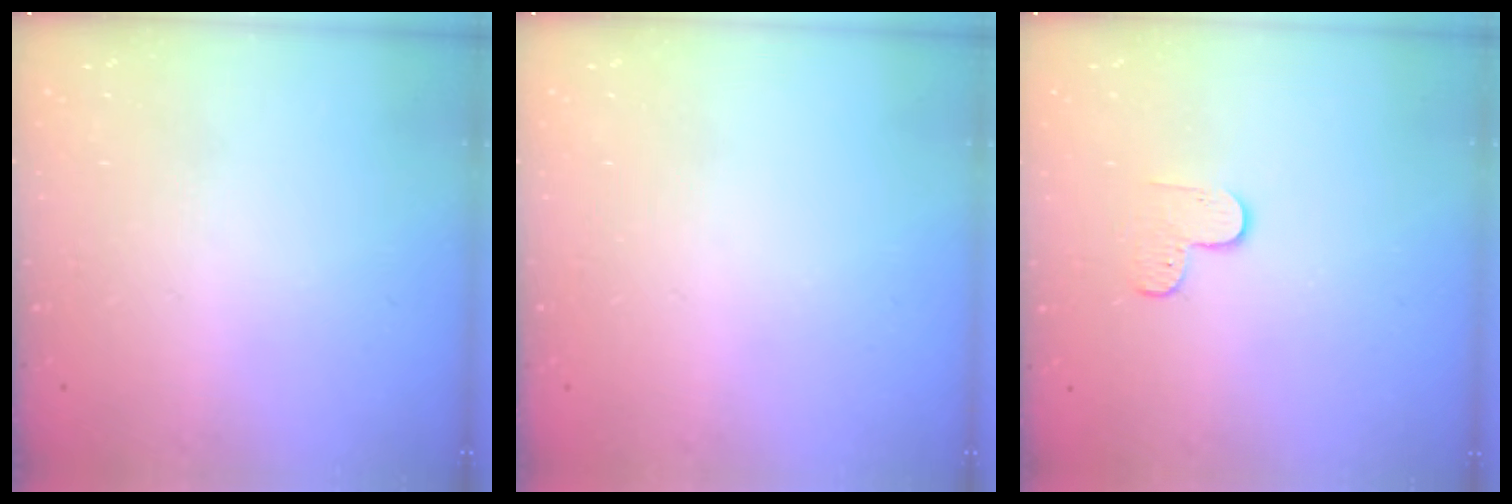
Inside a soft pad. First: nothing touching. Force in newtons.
{"total": 0.0}
{"total": 3.5, "press": 3.5, "slide": 0.4}